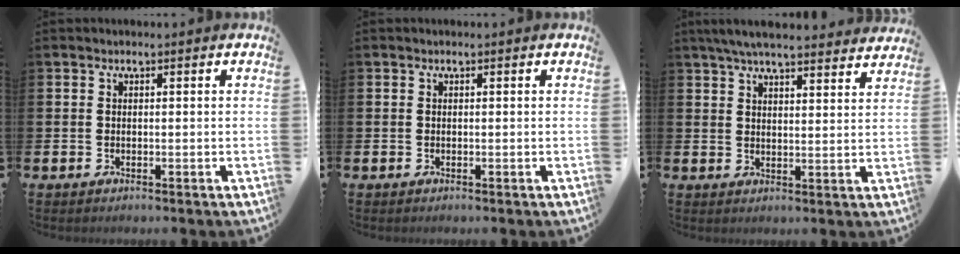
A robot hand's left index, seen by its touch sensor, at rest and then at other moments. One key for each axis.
{"total": 0.0}
{"total": 5.8, "fx": 5.5, "fy": 0.6, "fz": 1.7, "tx": -0.046, "ty": -0.024, "tz": 0.100}